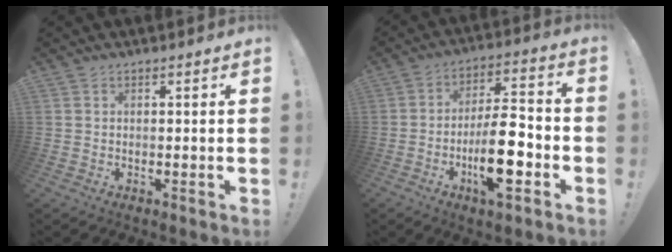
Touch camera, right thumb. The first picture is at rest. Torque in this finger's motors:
{"motor_torque": [2.49, 1.67, 1.30, -1.21, 0.09]}